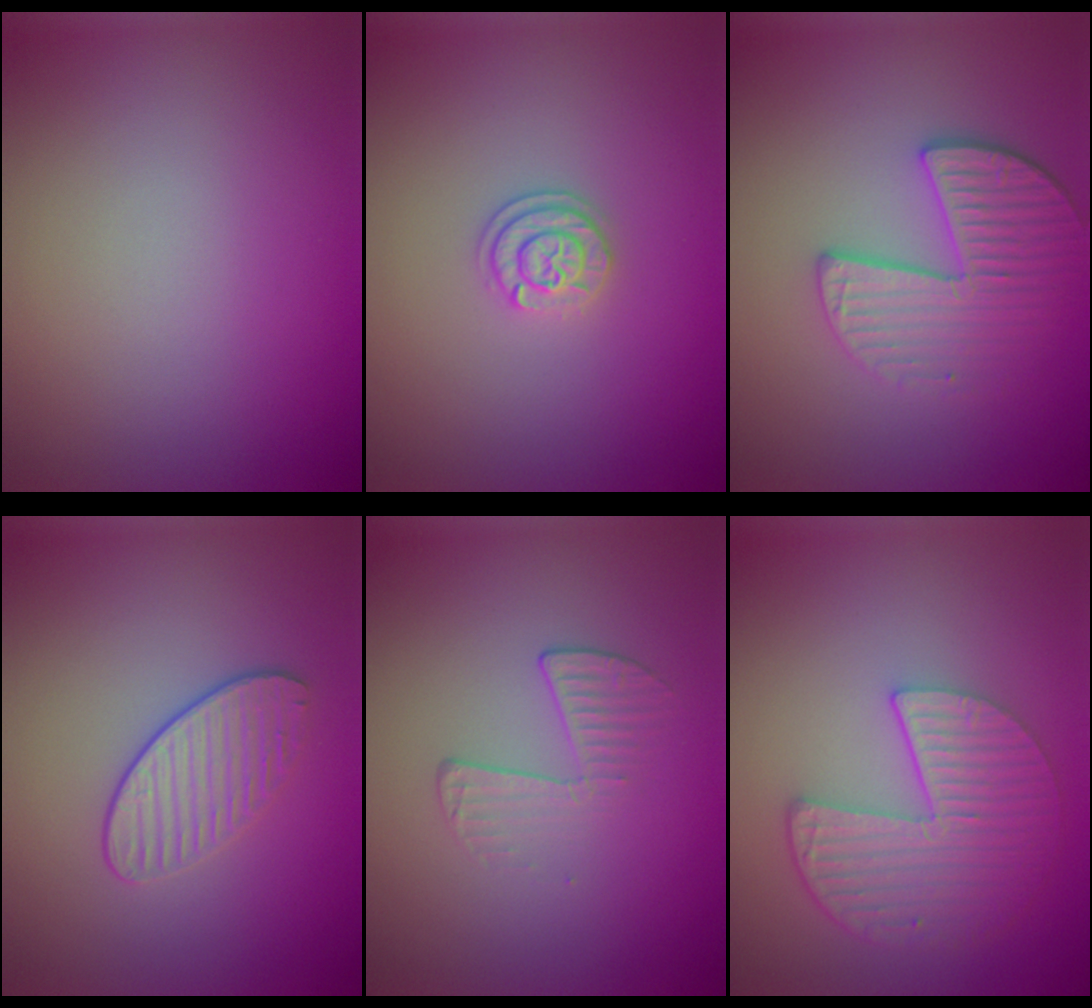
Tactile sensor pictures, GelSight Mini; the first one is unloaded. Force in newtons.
{"total": 2.0, "press": 1.9, "slide": 0.8}
{"total": 3.6, "press": 3.4, "slide": 1.2}
{"total": 2.2, "press": 1.8, "slide": 1.2}
{"total": 1.9, "press": 0.7, "slide": 1.8}
{"total": 5.5, "press": 4.2, "slide": 3.6}